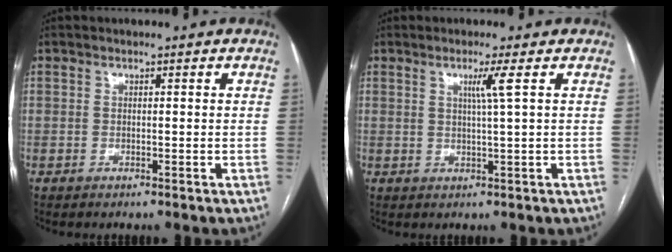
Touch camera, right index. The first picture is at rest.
{"total": 2.8, "force": [1.0, -1.0, 2.5], "torque": [-0.047, -0.005, 0.020]}